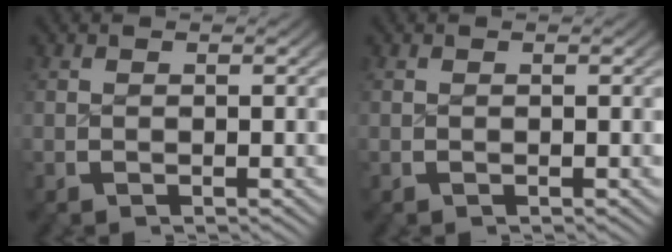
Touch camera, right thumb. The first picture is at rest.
{"total": 0.0}